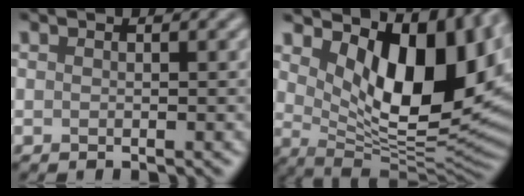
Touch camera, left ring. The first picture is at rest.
{"total": 12.9, "force": [4.2, 6.2, 10.5], "torque": [-0.156, -0.013, 0.075]}